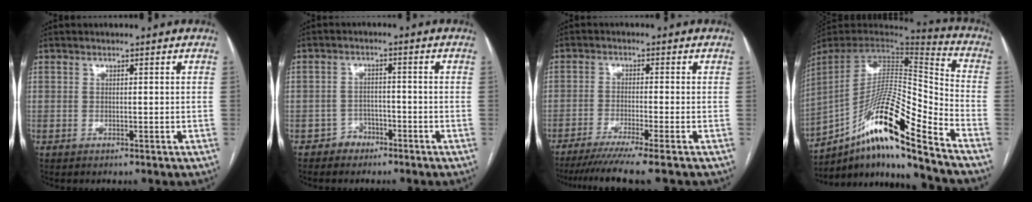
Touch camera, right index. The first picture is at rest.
{"total": 2.9, "force": [-2.0, 2.1, 0.0], "torque": [0.004, 0.013, -0.037]}
{"total": 9.0, "force": [-7.3, -1.7, 4.9], "torque": [-0.057, -0.026, -0.116]}
{"total": 19.9, "force": [-13.5, 0.6, 14.7], "torque": [-0.265, 0.005, -0.246]}